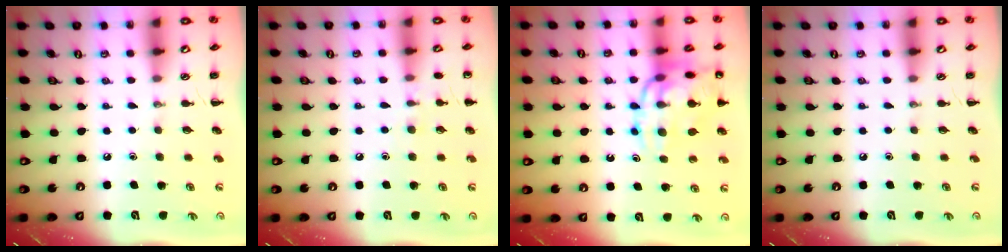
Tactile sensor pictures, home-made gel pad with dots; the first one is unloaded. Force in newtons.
{"total": 5.9, "press": 5.6, "slide": 1.7}
{"total": 17.4, "press": 17.2, "slide": 2.9}
{"total": 0.0}